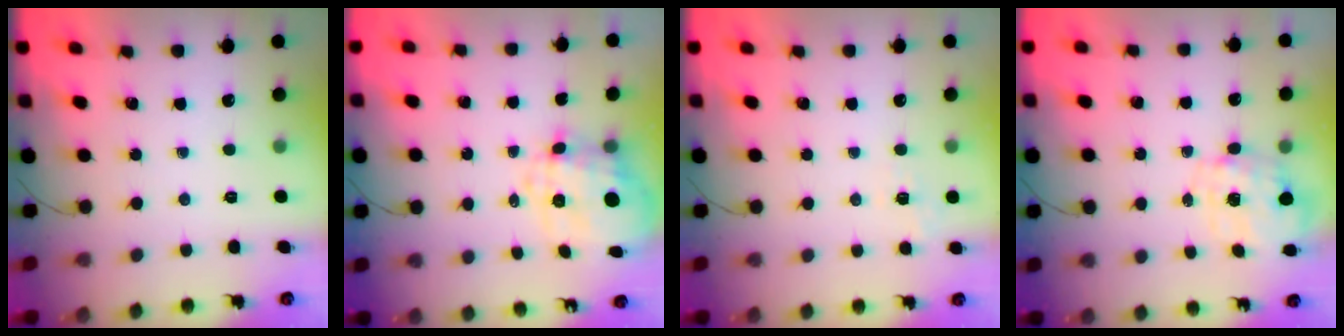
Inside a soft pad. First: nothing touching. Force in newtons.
{"total": 11.9, "press": 11.7, "slide": 2.3}
{"total": 1.4, "press": 0.2, "slide": 1.4}
{"total": 2.7, "press": 2.6, "slide": 0.8}